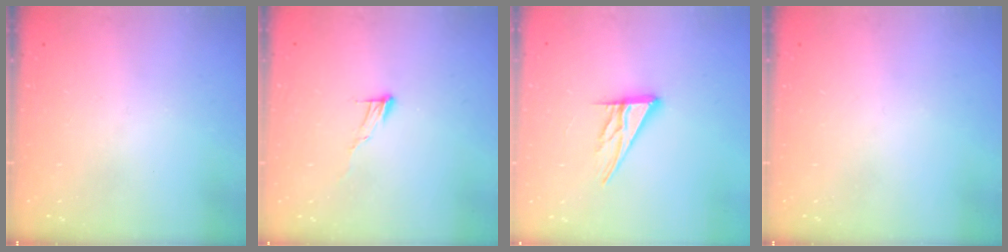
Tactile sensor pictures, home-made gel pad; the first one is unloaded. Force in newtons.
{"total": 6.1, "press": 6.1, "slide": 0.3}
{"total": 11.6, "press": 11.5, "slide": 1.0}
{"total": 0.0}